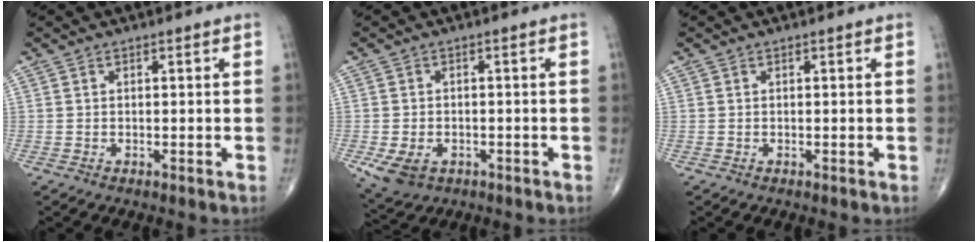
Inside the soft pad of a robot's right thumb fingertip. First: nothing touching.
{"total": 6.0, "force": [-2.3, 4.3, 3.5], "torque": [-0.060, 0.004, -0.030]}
{"total": 0.0}